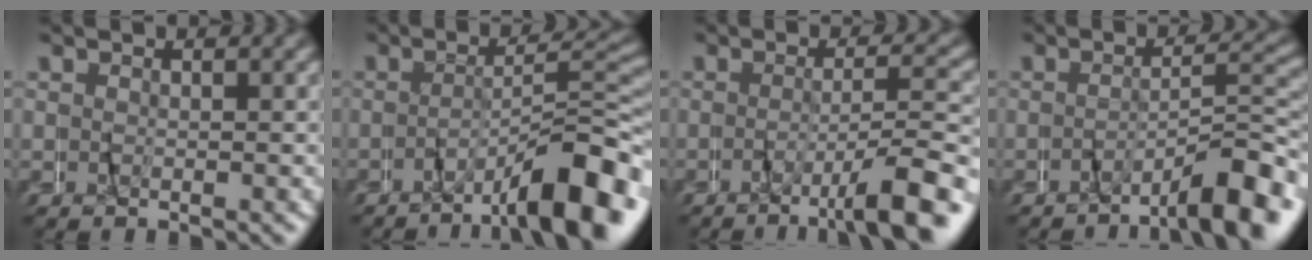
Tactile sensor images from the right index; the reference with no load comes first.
{"total": 8.7, "force": [-5.7, 1.2, 6.4], "torque": [-0.084, 0.007, -0.091]}
{"total": 6.2, "force": [-4.3, 0.0, 4.4], "torque": [-0.068, -0.001, -0.074]}
{"total": 5.9, "force": [-4.6, 0.4, 3.8], "torque": [-0.050, 0.004, -0.076]}